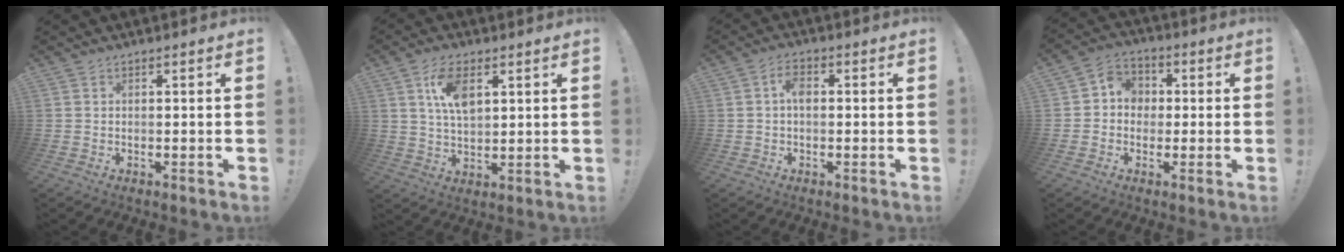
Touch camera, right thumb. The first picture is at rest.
{"total": 6.8, "force": [2.1, 3.4, 5.5], "torque": [-0.097, 0.003, 0.037]}
{"total": 4.0, "force": [0.4, 2.3, 3.3], "torque": [-0.059, 0.008, 0.005]}
{"total": 6.6, "force": [-0.7, 6.1, 2.3], "torque": [-0.034, 0.018, -0.009]}